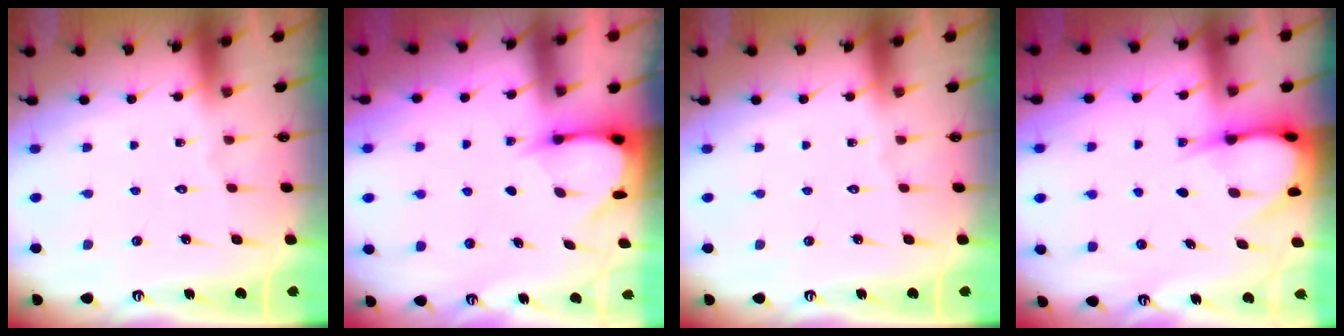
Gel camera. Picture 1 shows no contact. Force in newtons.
{"total": 3.9, "press": 3.8, "slide": 0.3}
{"total": 0.0}
{"total": 6.4, "press": 6.3, "slide": 0.9}